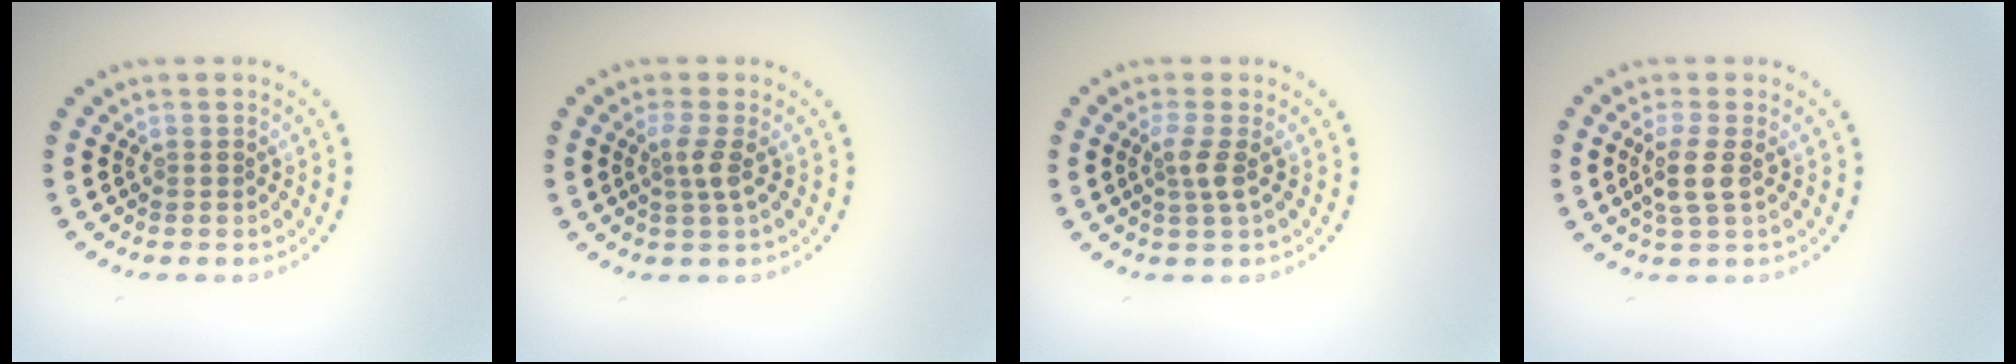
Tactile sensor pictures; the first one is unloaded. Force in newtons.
{"total": 1.8, "press": 1.3, "slide": 1.3}
{"total": 1.9, "press": 1.3, "slide": 1.3}
{"total": 2.4, "press": 2.0, "slide": 1.3}